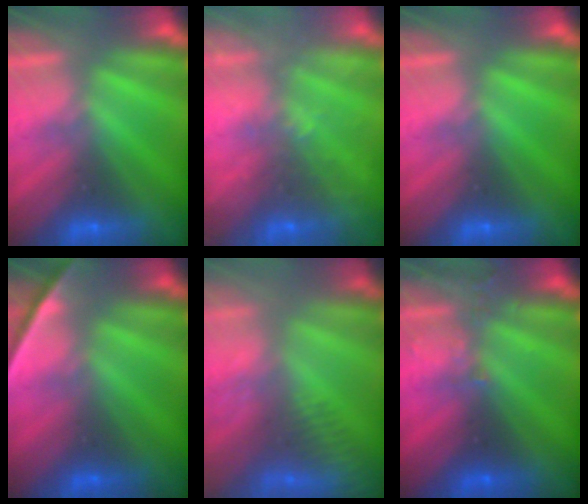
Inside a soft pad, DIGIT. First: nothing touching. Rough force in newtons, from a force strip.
{"total": 5.8}
{"total": 0.0}
{"total": 2.1}
{"total": 3.3}
{"total": 3.7}